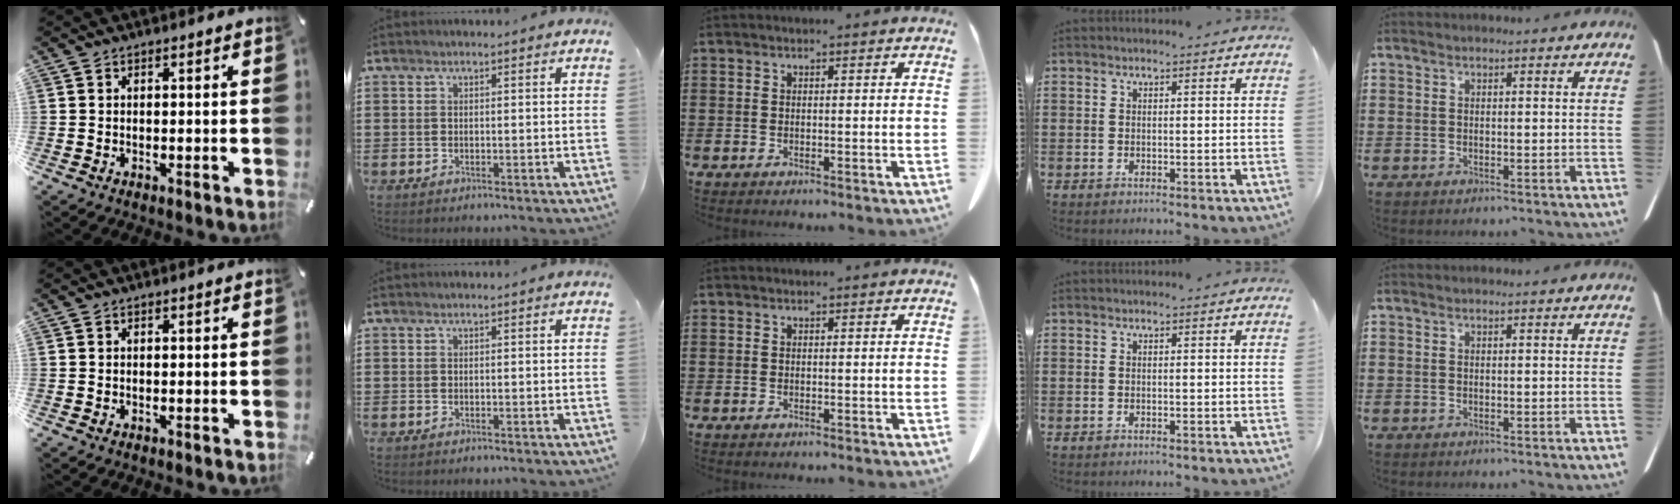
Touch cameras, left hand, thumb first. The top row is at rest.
{}